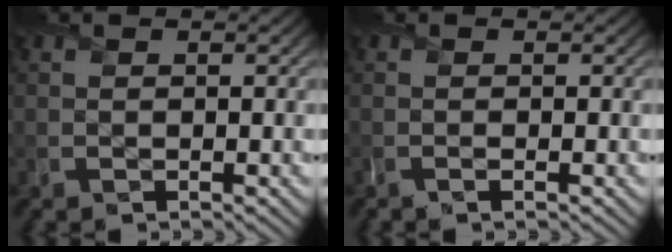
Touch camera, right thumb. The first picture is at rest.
{"total": 0.7, "force": [-0.1, 0.0, 0.7], "torque": [-0.011, -0.001, -0.008]}